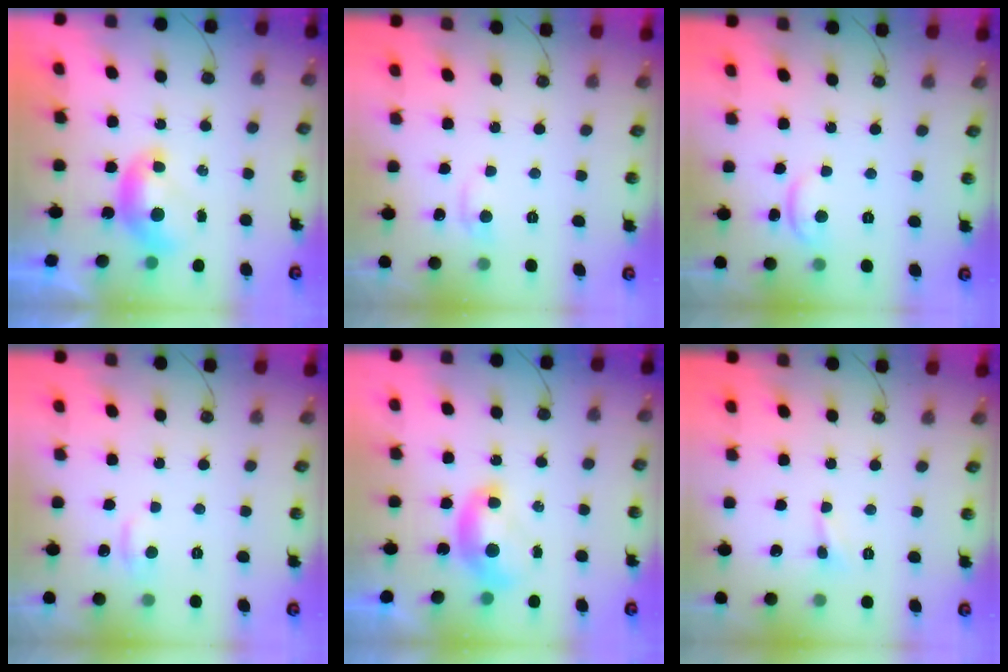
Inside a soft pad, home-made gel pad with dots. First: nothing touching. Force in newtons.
{"total": 1.0, "press": 0.8, "slide": 0.6}
{"total": 0.8, "press": 0.6, "slide": 0.5}
{"total": 0.8, "press": 0.1, "slide": 0.8}
{"total": 1.5, "press": 1.5, "slide": 0.2}
{"total": 1.5, "press": 1.4, "slide": 0.5}